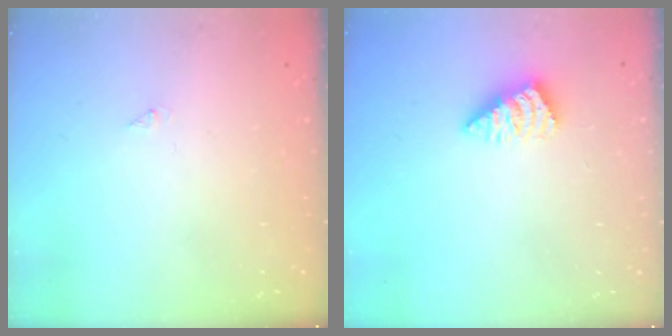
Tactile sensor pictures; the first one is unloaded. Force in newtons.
{"total": 2.8, "press": 2.7, "slide": 0.5}